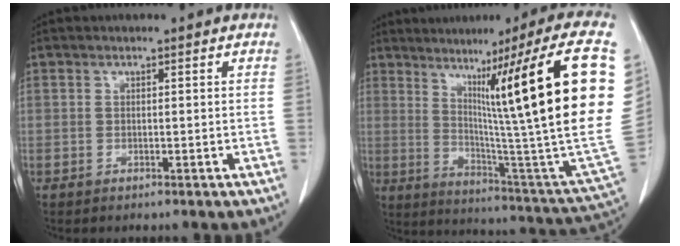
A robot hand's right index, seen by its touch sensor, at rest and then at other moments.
{"total": 30.1, "force": [9.0, 0.4, 28.7], "torque": [-0.332, 0.009, 0.133]}